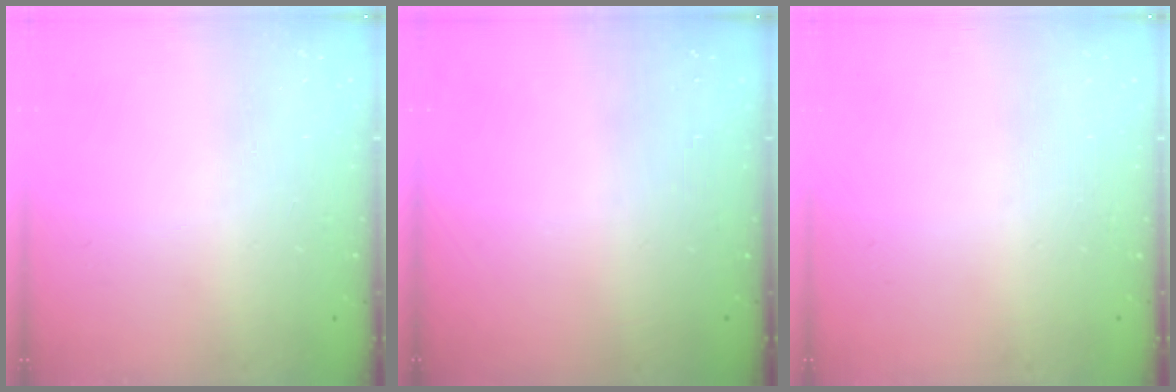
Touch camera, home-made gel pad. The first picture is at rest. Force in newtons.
{"total": 0.0}
{"total": 0.0}